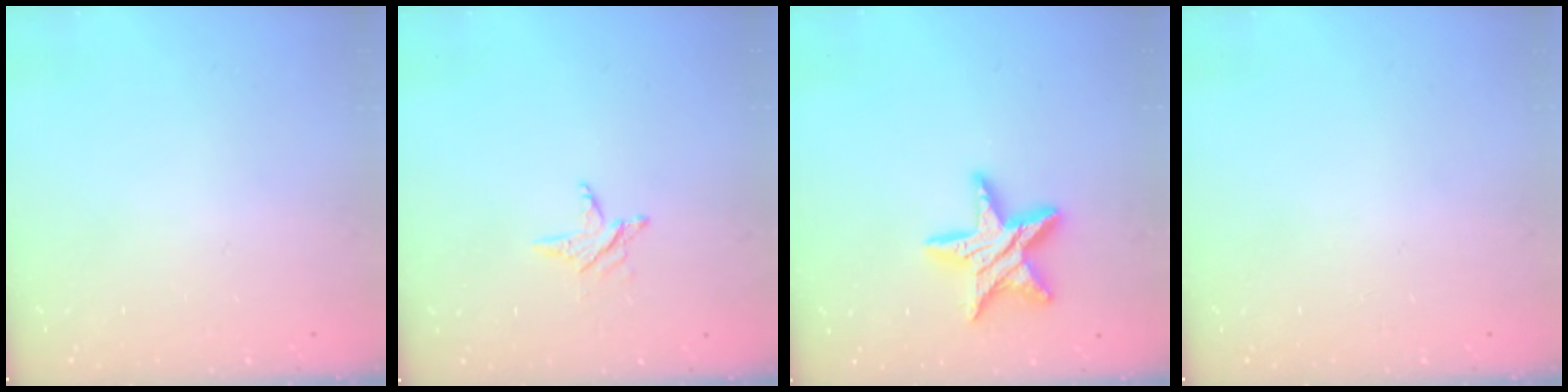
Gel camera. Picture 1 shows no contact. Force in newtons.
{"total": 3.9, "press": 3.9, "slide": 0.5}
{"total": 14.4, "press": 14.3, "slide": 0.8}
{"total": 0.0}